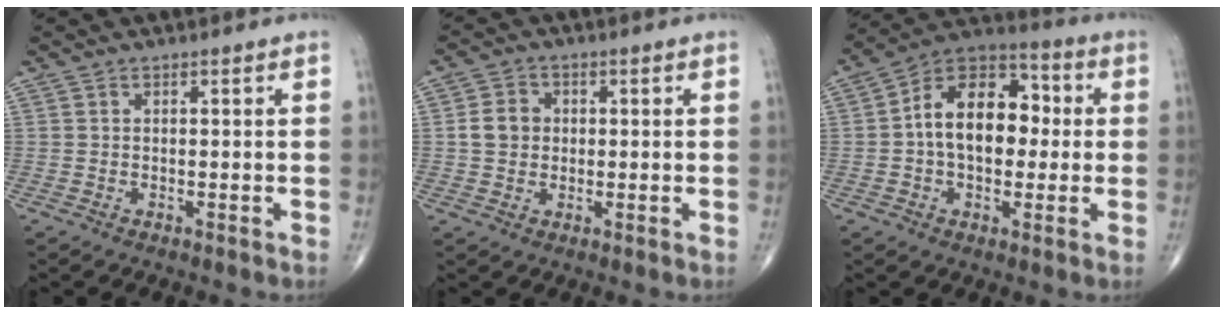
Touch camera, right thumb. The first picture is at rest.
{"total": 4.8, "force": [0.3, 4.1, 2.4], "torque": [-0.032, 0.008, 0.000]}
{"total": 15.5, "force": [0.6, 10.0, 11.8], "torque": [-0.157, 0.037, -0.002]}